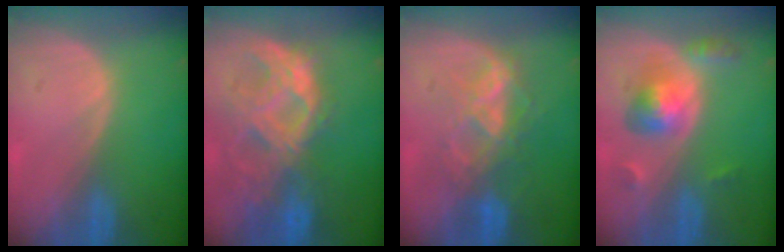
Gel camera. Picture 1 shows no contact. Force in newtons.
{"total": 10.5, "press": 9.2, "slide": 5.0}
{"total": 6.8, "press": 6.7, "slide": 1.5}
{"total": 5.9, "press": 5.6, "slide": 1.8}